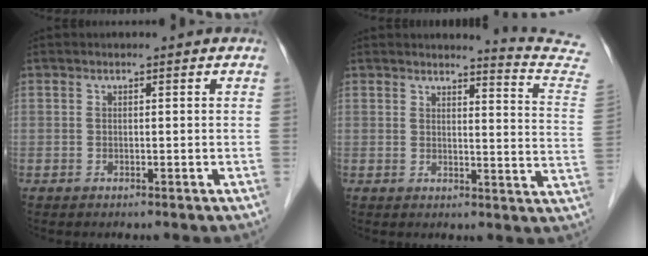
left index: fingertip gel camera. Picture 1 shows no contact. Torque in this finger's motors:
{"motor_torque": [0.66, -1.35, 0.03, -0.02]}